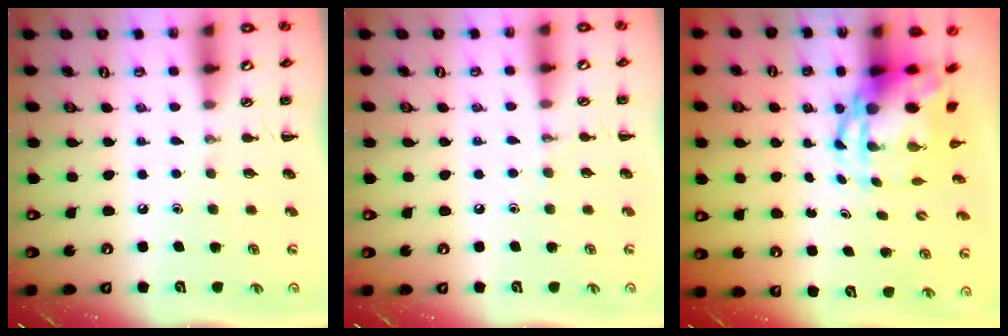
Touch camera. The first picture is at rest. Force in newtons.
{"total": 4.5, "press": 4.3, "slide": 1.3}
{"total": 6.7, "press": 6.4, "slide": 1.9}